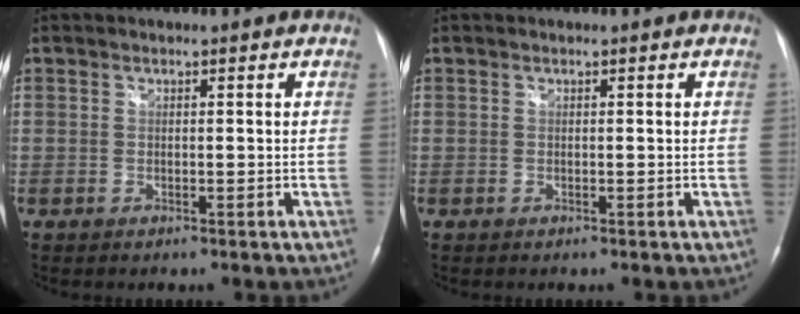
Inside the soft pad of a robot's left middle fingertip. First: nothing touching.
{"total": 0.0}